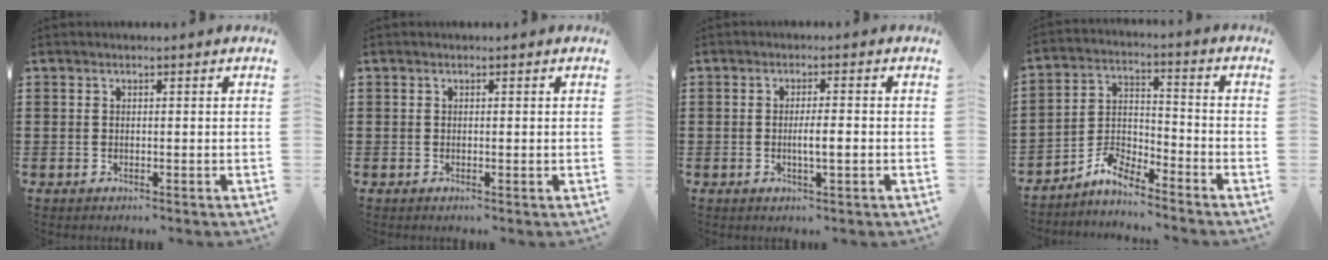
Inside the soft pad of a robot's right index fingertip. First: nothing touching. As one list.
[{"total": 0.0}, {"total": 3.0, "force": [-0.6, 0.4, 2.9], "torque": [-0.052, -0.002, -0.011]}, {"total": 5.7, "force": [-5.1, 1.5, 2.0], "torque": [-0.058, 0.004, -0.106]}]